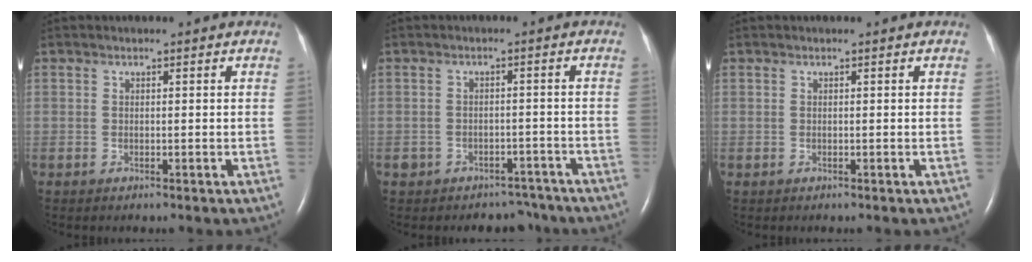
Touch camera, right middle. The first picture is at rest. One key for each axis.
{"total": 4.8, "fx": -3.7, "fy": 3.1, "fz": -0.2, "tx": 0.012, "ty": 0.025, "tz": -0.046}
{"total": 0.0}